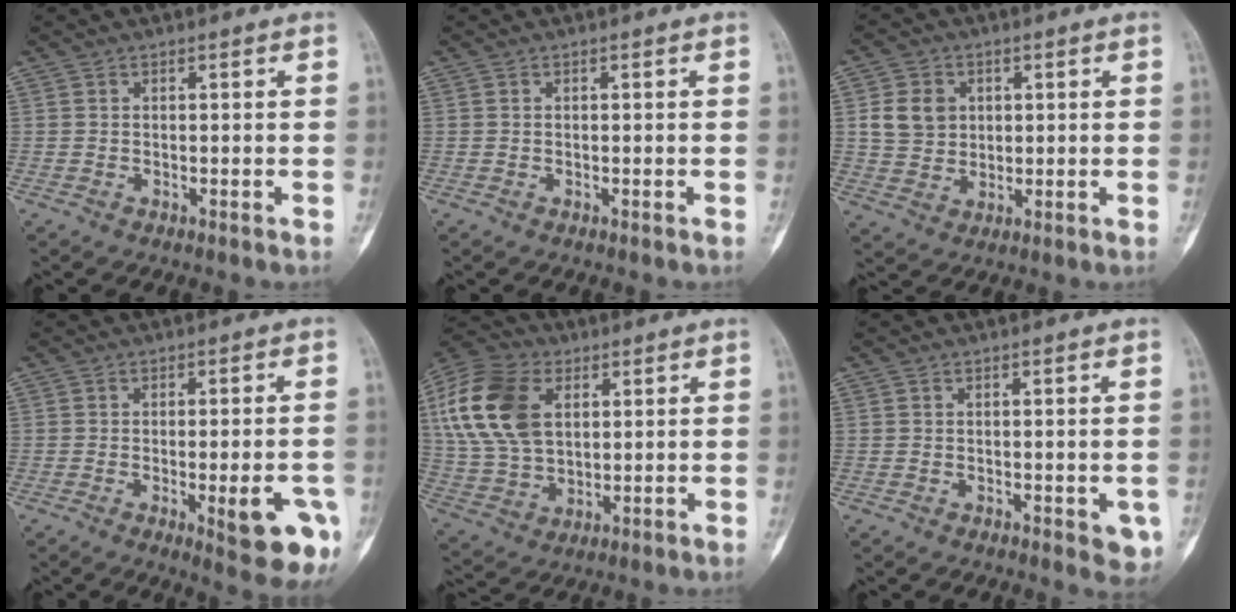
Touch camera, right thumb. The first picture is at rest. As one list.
[{"total": 0.0}, {"total": 7.2, "force": [1.7, 6.2, 3.4], "torque": [-0.040, -0.005, 0.035]}, {"total": 11.8, "force": [-3.9, 3.4, 10.6], "torque": [-0.115, 0.002, -0.037]}, {"total": 18.4, "force": [5.2, 12.1, 12.8], "torque": [-0.254, -0.001, 0.097]}, {"total": 4.1, "force": [-1.3, 1.9, 3.4], "torque": [-0.011, -0.003, -0.014]}]